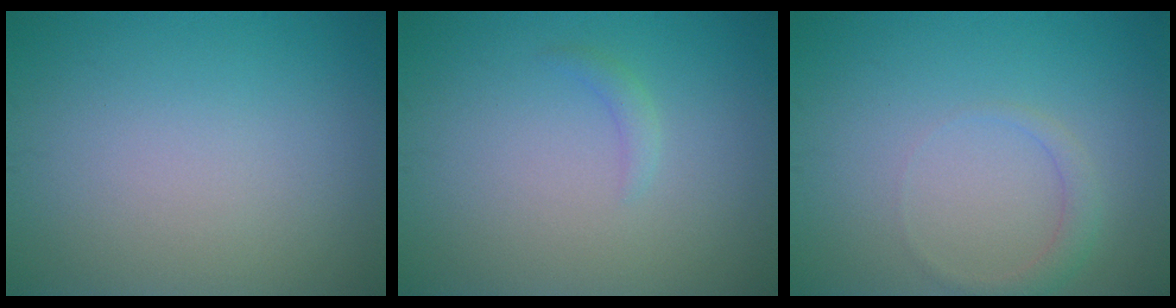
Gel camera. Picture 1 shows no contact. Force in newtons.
{"total": 0.9, "press": 0.9, "slide": 0.1}
{"total": 1.5, "press": 1.5, "slide": 0.1}